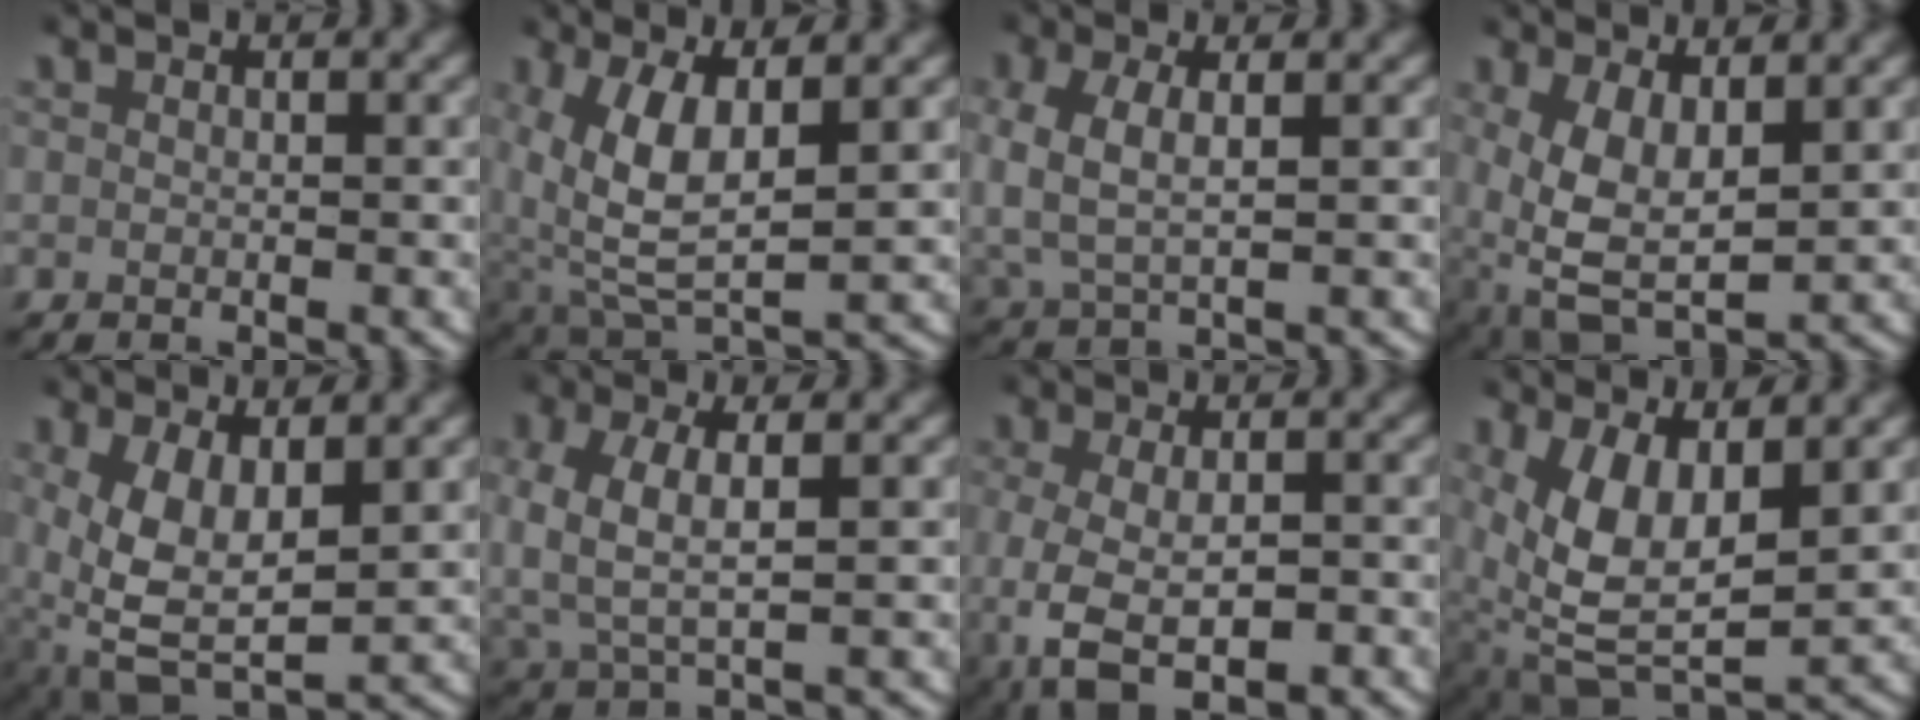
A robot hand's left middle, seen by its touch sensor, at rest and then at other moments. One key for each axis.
{"total": 7.1, "fx": 1.4, "fy": 3.8, "fz": 5.8, "tx": -0.132, "ty": -0.019, "tz": 0.039}
{"total": 3.8, "fx": 0.5, "fy": 2.4, "fz": 2.9, "tx": -0.081, "ty": -0.006, "tz": 0.015}
{"total": 6.9, "fx": -0.8, "fy": 4.6, "fz": 5.1, "tx": -0.127, "ty": -0.051, "tz": 0.012}
{"total": 7.8, "fx": -0.8, "fy": 5.1, "fz": 5.7, "tx": -0.139, "ty": -0.052, "tz": 0.010}
{"total": 4.1, "fx": 0.4, "fy": 2.4, "fz": 3.3, "tx": -0.085, "ty": -0.006, "tz": 0.012}
{"total": 6.8, "fx": -1.7, "fy": 3.6, "fz": 5.5, "tx": -0.126, "ty": -0.018, "tz": -0.008}
{"total": 8.3, "fx": 0.3, "fy": 5.1, "fz": 6.5, "tx": -0.147, "ty": -0.040, "tz": 0.025}